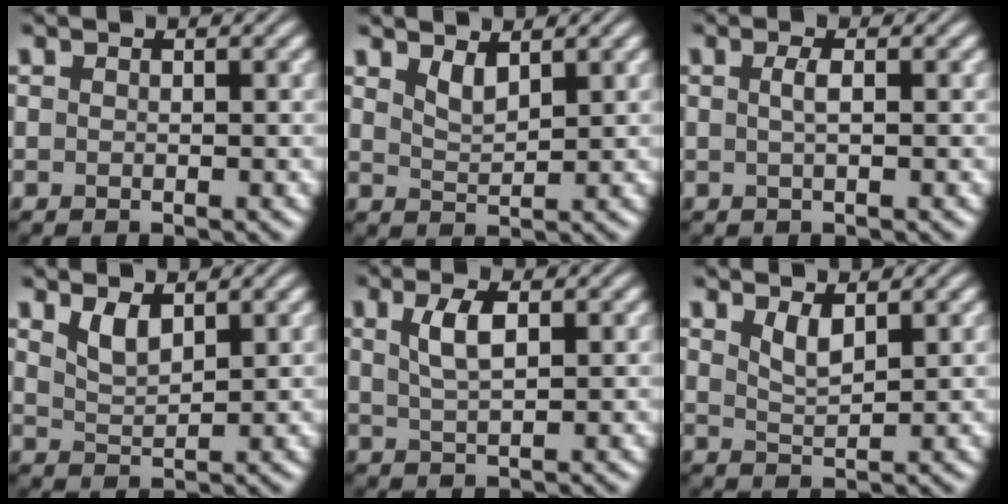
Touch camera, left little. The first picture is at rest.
{"total": 1.9, "force": [1.4, 0.6, 1.2], "torque": [-0.026, -0.008, 0.031]}
{"total": 1.2, "force": [0.2, 0.3, 1.2], "torque": [-0.025, 0.004, 0.002]}
{"total": 2.3, "force": [1.5, 0.8, 1.5], "torque": [-0.035, -0.007, 0.035]}
{"total": 2.9, "force": [1.0, 1.0, 2.5], "torque": [-0.053, 0.003, 0.021]}
{"total": 2.0, "force": [1.3, 0.6, 1.4], "torque": [-0.031, -0.006, 0.028]}